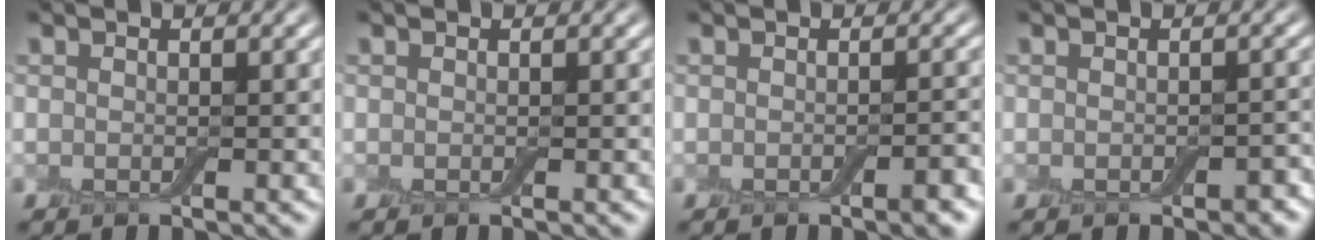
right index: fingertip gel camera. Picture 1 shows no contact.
{"total": 0.0}
{"total": 1.5, "force": [-0.7, 0.3, 1.2], "torque": [-0.015, 0.001, -0.010]}
{"total": 1.3, "force": [-0.6, 0.8, 0.9], "torque": [-0.017, -0.003, -0.007]}